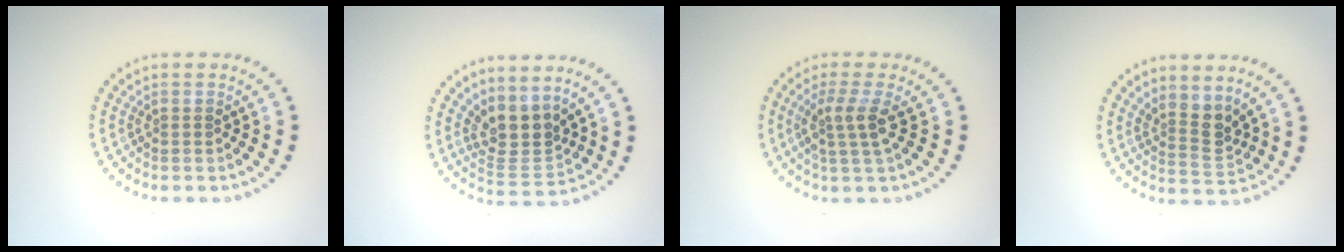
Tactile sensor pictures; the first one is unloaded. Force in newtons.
{"total": 3.3, "press": 2.5, "slide": 2.2}
{"total": 2.7, "press": 2.0, "slide": 1.9}
{"total": 2.7, "press": 2.0, "slide": 1.8}